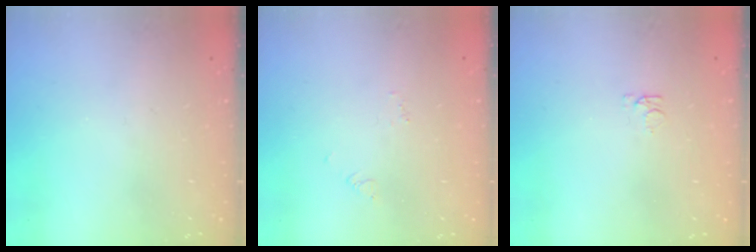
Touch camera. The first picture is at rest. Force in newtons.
{"total": 2.7, "press": 2.7, "slide": 0.2}
{"total": 4.1, "press": 4.1, "slide": 0.6}